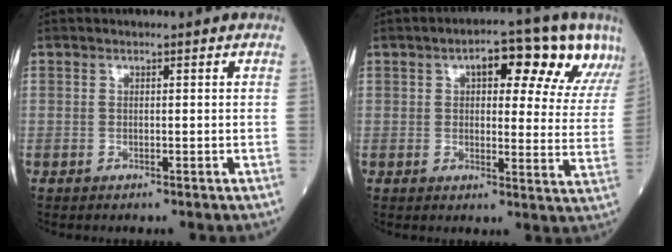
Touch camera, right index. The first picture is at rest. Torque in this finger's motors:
{"motor_torque": [0.77, 0.48, 0.26, 0.05]}